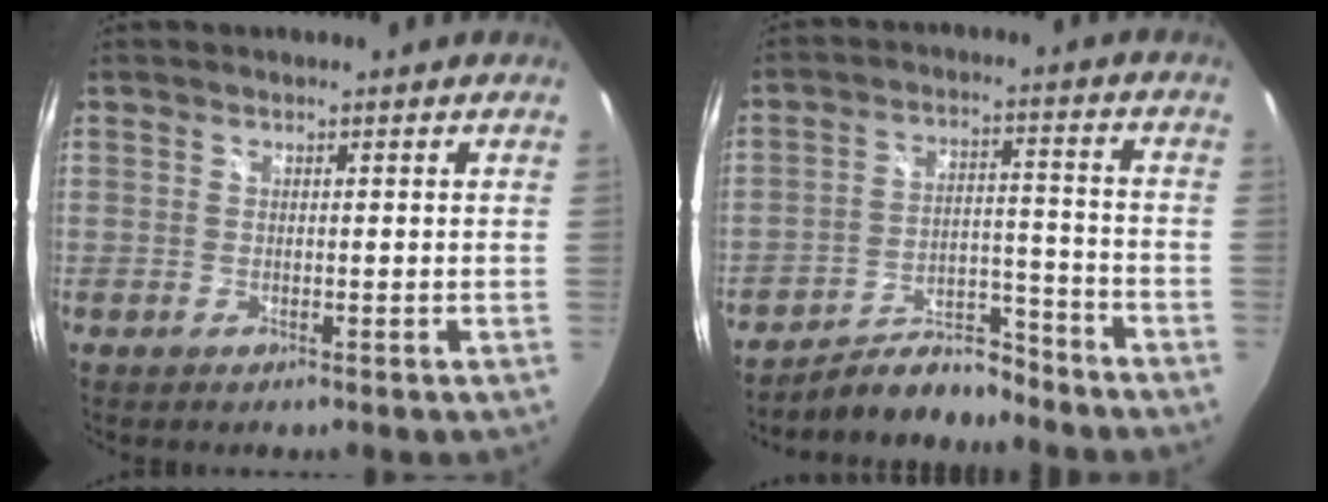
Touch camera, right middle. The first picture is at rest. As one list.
[{"total": 10.4, "force": [-9.8, 2.5, 2.1], "torque": [-0.045, 0.019, -0.154]}]